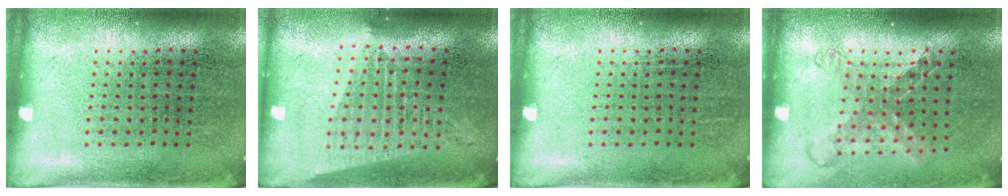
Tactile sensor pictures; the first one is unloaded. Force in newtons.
{"total": 1.7, "press": 1.6, "slide": 0.7}
{"total": 0.0}
{"total": 1.5, "press": 1.3, "slide": 0.9}